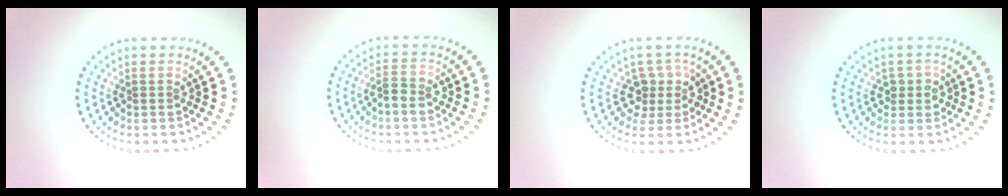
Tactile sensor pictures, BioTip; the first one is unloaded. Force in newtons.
{"total": 2.1, "press": 2.0, "slide": 0.5}
{"total": 2.5, "press": 1.9, "slide": 1.7}
{"total": 1.9, "press": 1.7, "slide": 0.9}